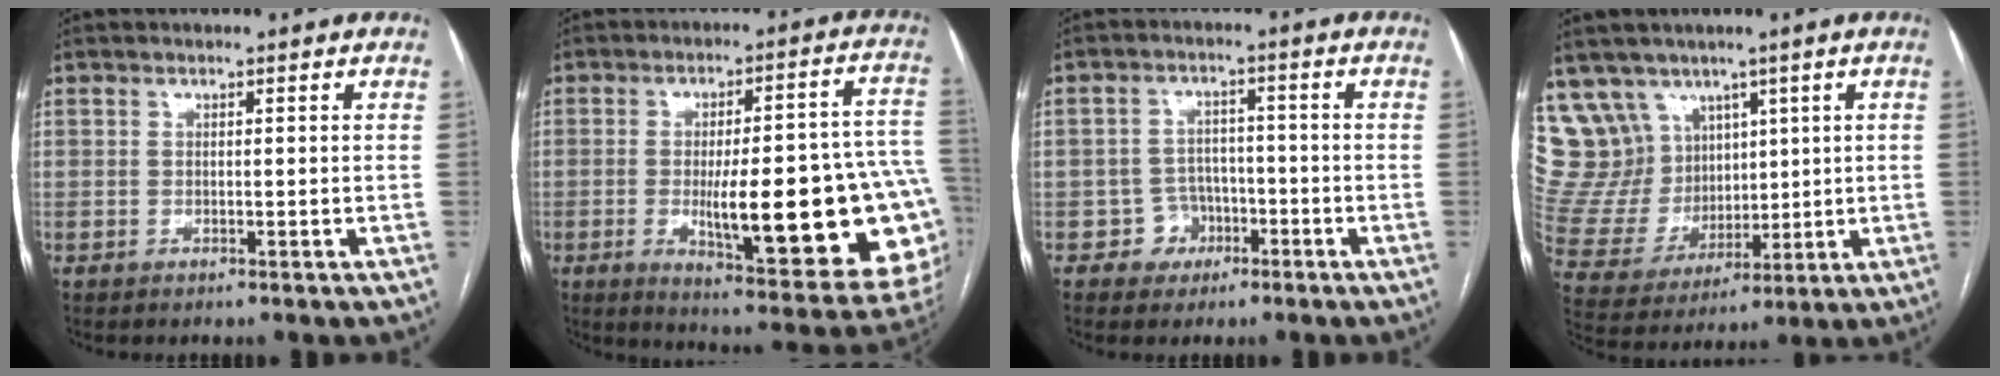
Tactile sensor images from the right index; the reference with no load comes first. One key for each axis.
{"total": 26.3, "fx": -4.6, "fy": 5.3, "fz": 25.3, "tx": -0.256, "ty": 0.006, "tz": -0.048}
{"total": 4.4, "fx": -2.0, "fy": 3.9, "fz": 0.4, "tx": 0.007, "ty": 0.016, "tz": -0.030}
{"total": 14.2, "fx": 8.9, "fy": 10.7, "fz": 3.2, "tx": -0.084, "ty": 0.057, "tz": 0.198}